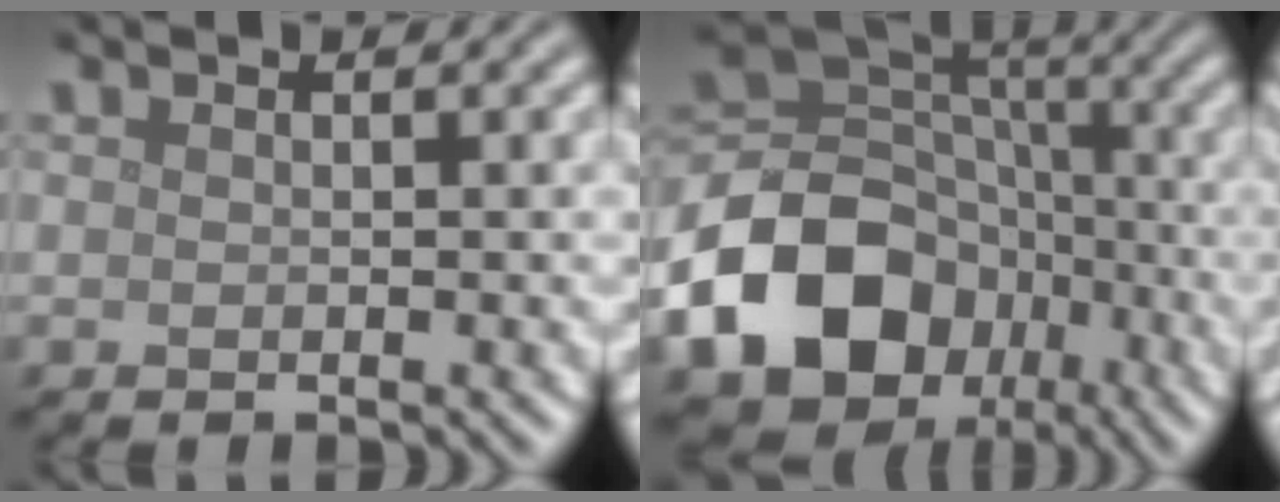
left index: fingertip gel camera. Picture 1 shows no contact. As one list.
[{"total": 15.3, "force": [-7.3, 11.7, 6.7], "torque": [-0.160, -0.014, -0.129]}]